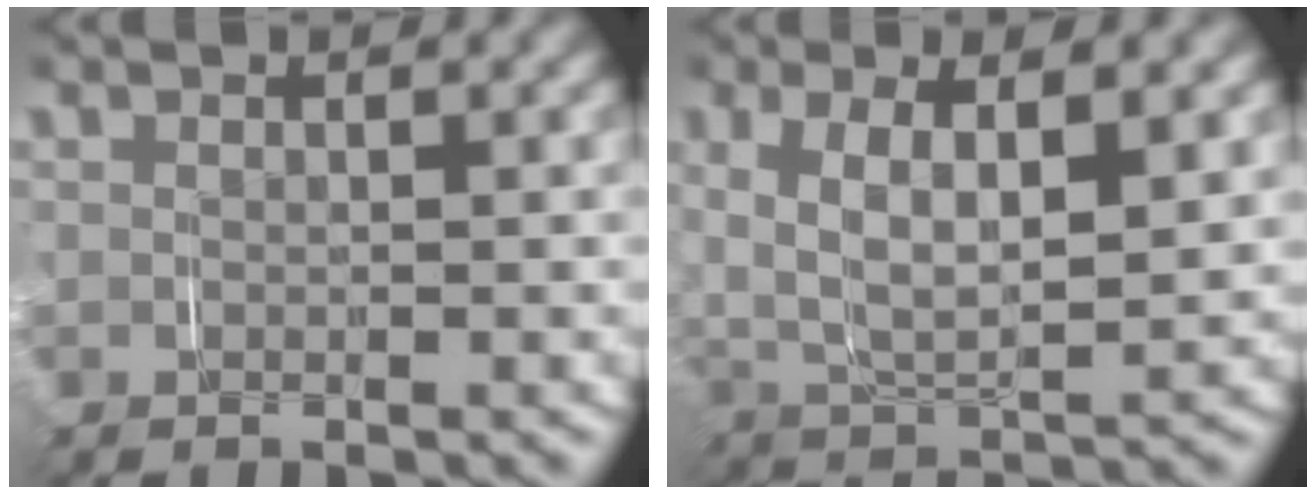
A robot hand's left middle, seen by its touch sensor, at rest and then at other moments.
{"total": 6.3, "force": [1.1, 3.3, 5.2], "torque": [-0.115, -0.008, 0.025]}